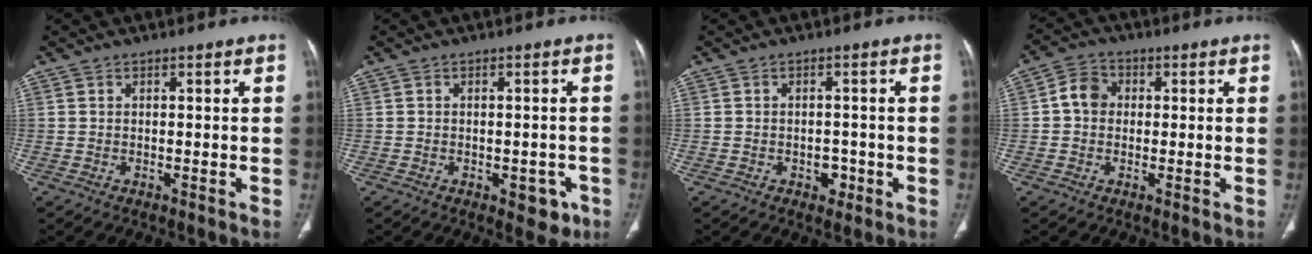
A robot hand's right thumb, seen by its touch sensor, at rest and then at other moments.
{"total": 4.6, "force": [-2.1, 2.7, 3.0], "torque": [-0.013, 0.007, -0.021]}
{"total": 2.7, "force": [-1.1, 2.0, 1.4], "torque": [-0.005, 0.006, -0.012]}
{"total": 5.0, "force": [0.2, 4.3, 2.6], "torque": [-0.035, 0.013, -0.005]}